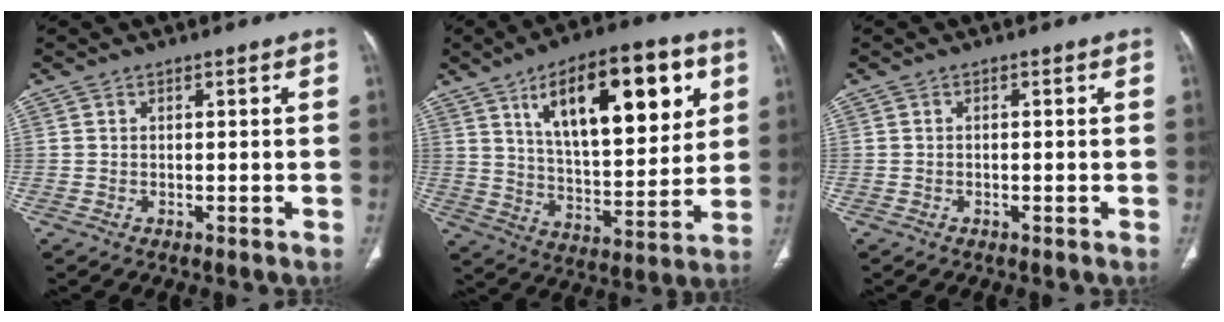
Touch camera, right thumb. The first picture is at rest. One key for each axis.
{"total": 23.9, "fx": 9.9, "fy": 9.8, "fz": 19.5, "tx": -0.256, "ty": -0.032, "tz": 0.164}
{"total": 0.0}